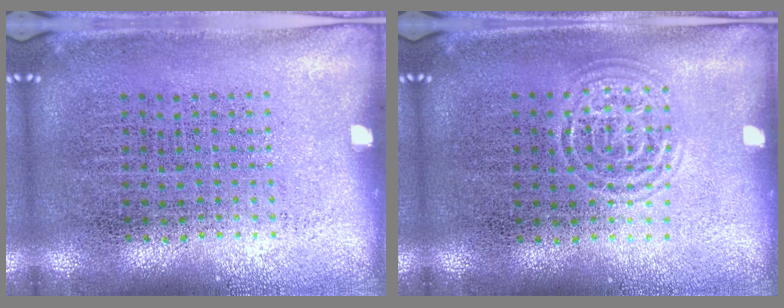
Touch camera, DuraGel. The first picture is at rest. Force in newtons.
{"total": 1.0, "press": 1.0, "slide": 0.1}